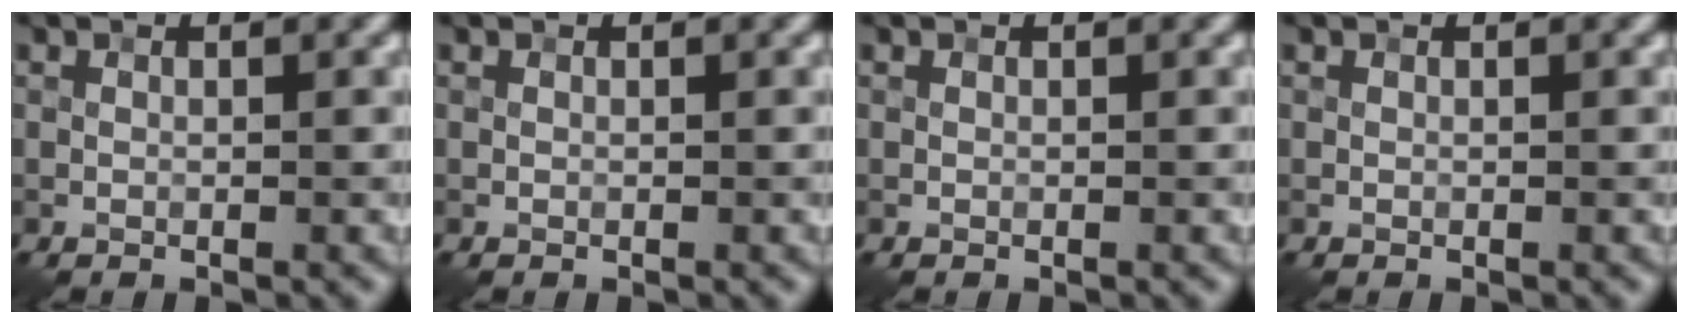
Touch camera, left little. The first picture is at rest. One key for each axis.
{"total": 0.0}
{"total": 0.0}
{"total": 0.0}